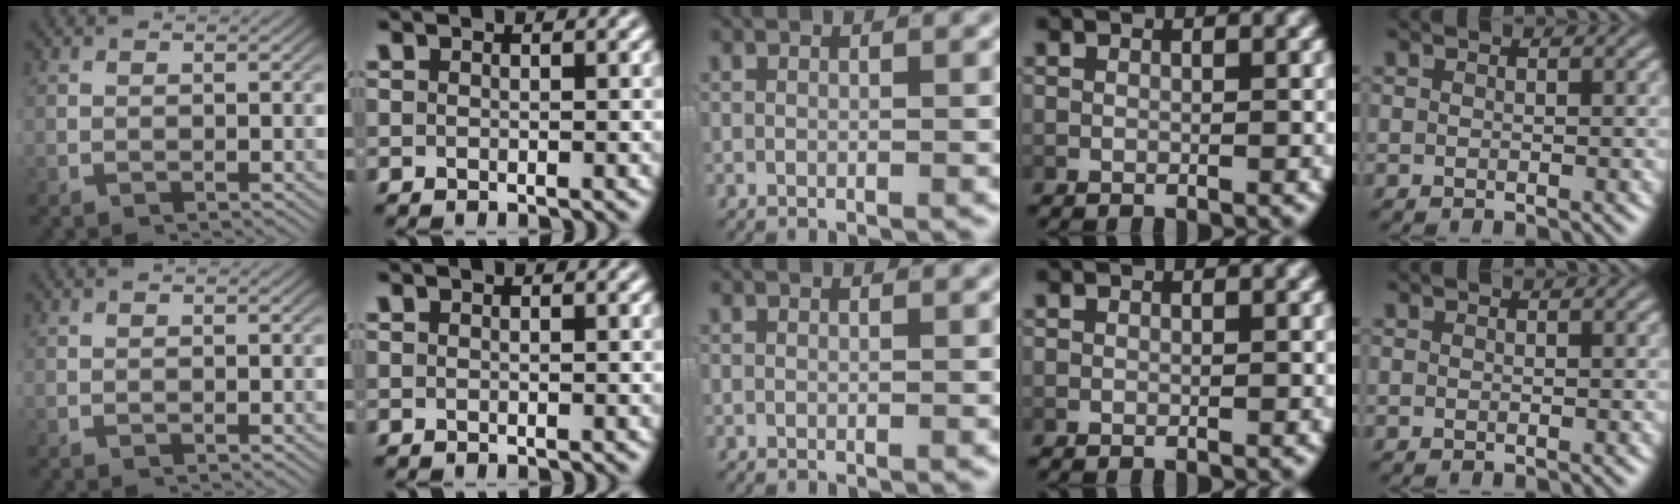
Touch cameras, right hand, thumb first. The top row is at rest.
{}